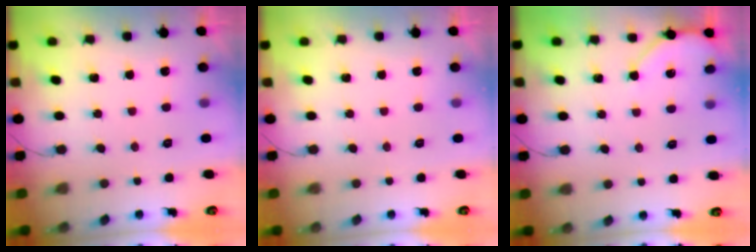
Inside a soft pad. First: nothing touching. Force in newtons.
{"total": 0.0}
{"total": 5.0, "press": 4.9, "slide": 0.7}